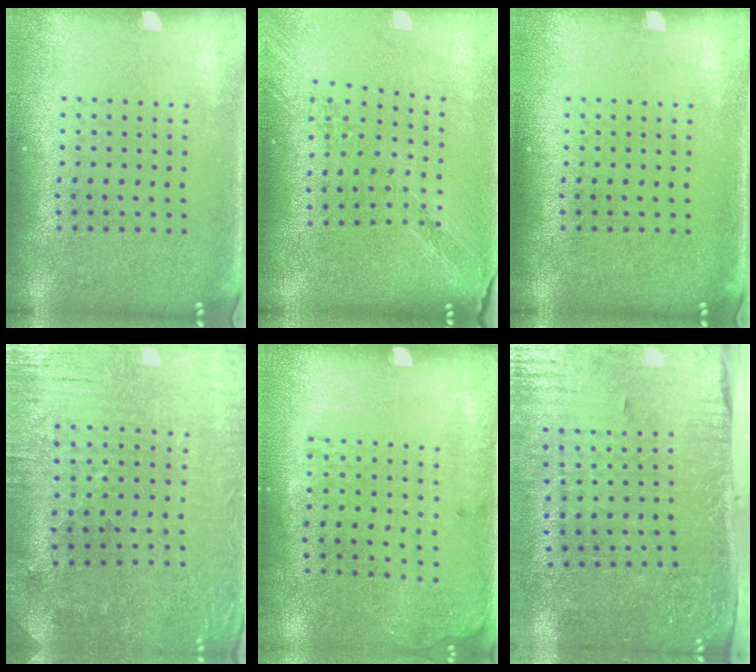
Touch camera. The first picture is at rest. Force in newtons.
{"total": 1.1, "press": 1.0, "slide": 0.0}
{"total": 0.0}
{"total": 1.3, "press": 1.3, "slide": 0.4}
{"total": 1.8, "press": 1.2, "slide": 1.3}
{"total": 4.8, "press": 4.1, "slide": 2.6}